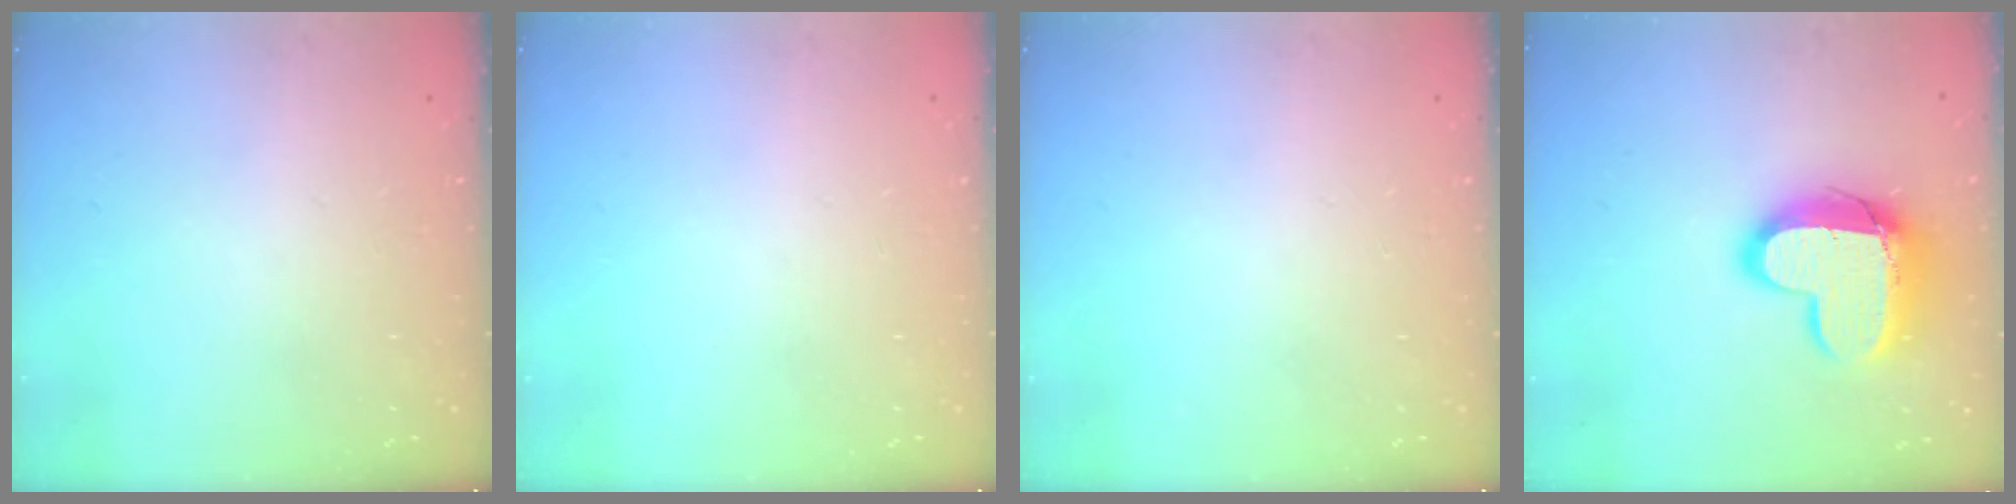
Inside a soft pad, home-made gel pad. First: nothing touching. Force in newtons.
{"total": 0.0}
{"total": 0.0}
{"total": 15.4, "press": 15.4, "slide": 1.1}